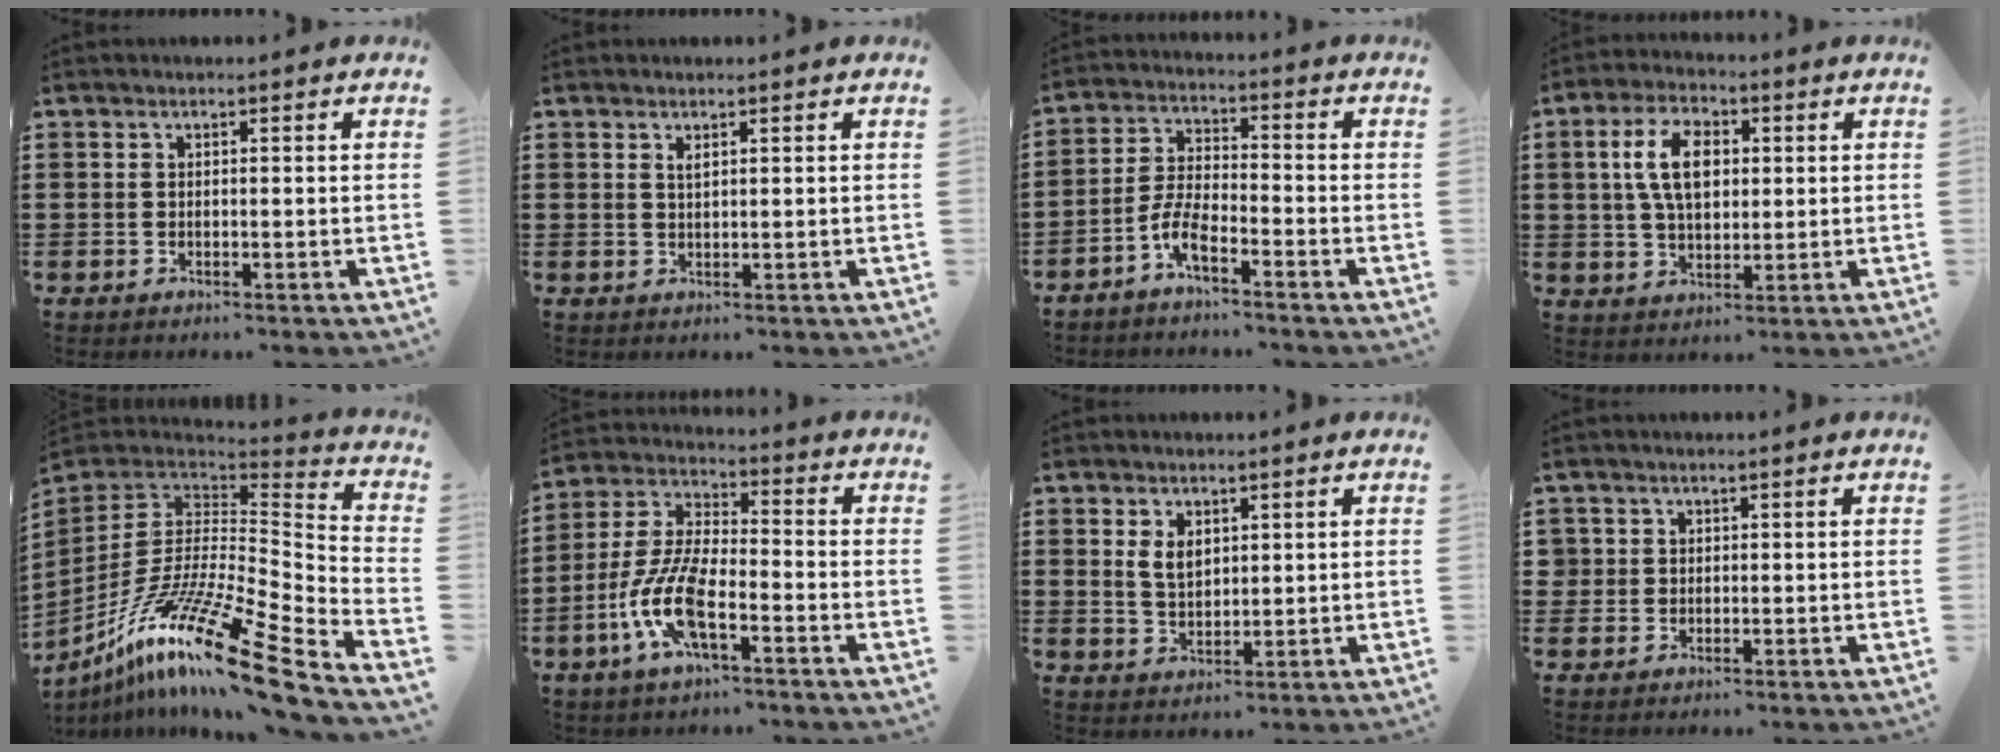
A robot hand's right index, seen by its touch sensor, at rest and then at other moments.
{"total": 0.9, "force": [0.6, 0.3, 0.7], "torque": [-0.015, 0.002, 0.010]}
{"total": 5.2, "force": [-3.6, 1.2, 3.5], "torque": [-0.088, -0.003, -0.075]}
{"total": 8.4, "force": [1.5, 4.6, 6.8], "torque": [-0.147, 0.008, 0.019]}
{"total": 19.4, "force": [-12.4, 3.3, 14.5], "torque": [-0.280, 0.028, -0.227]}
{"total": 9.9, "force": [-4.1, 3.4, 8.3], "torque": [-0.199, -0.008, -0.082]}
{"total": 3.4, "force": [1.4, 2.1, 2.2], "torque": [-0.042, 0.004, 0.023]}
{"total": 1.5, "force": [0.4, 1.4, 0.2], "torque": [-0.010, 0.007, 0.007]}